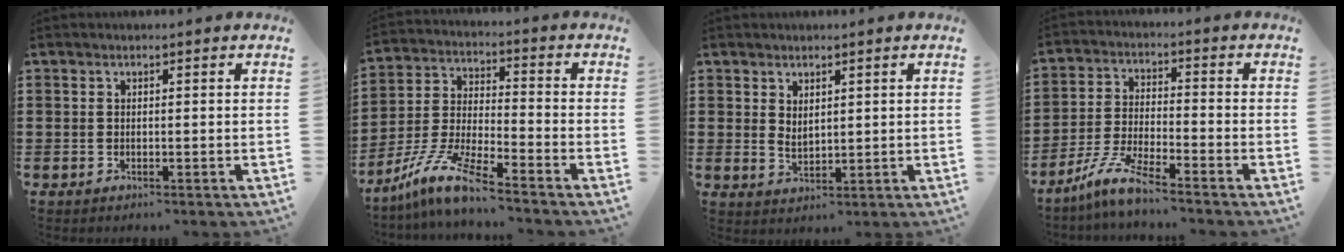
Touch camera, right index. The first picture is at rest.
{"total": 9.0, "force": [-7.5, 0.2, 5.0], "torque": [-0.126, -0.007, -0.157]}
{"total": 2.0, "force": [1.6, 1.0, 0.8], "torque": [-0.017, 0.002, 0.031]}
{"total": 6.6, "force": [-5.6, 0.1, 3.6], "torque": [-0.100, -0.017, -0.116]}